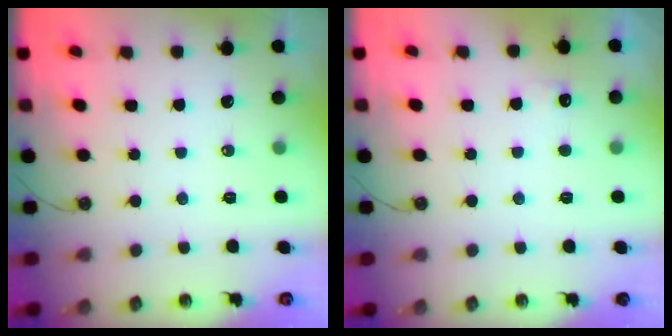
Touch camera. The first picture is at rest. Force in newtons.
{"total": 5.3, "press": 5.2, "slide": 1.2}